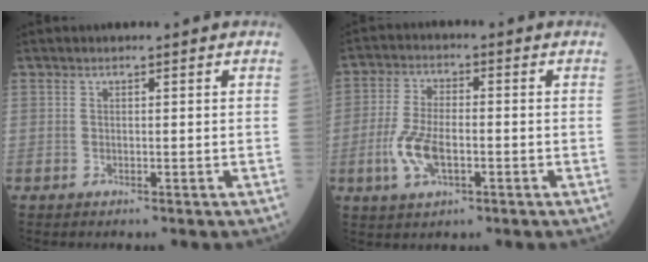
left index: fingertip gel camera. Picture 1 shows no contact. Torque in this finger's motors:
{"motor_torque": [0.93, 0.08, 0.32, 0.16]}